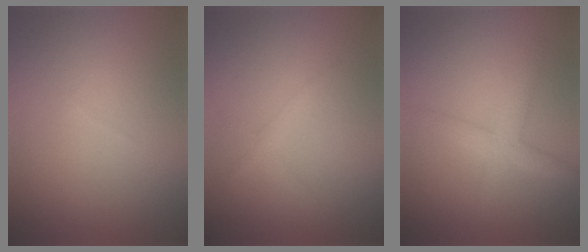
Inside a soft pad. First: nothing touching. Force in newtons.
{"total": 1.3, "press": 1.2, "slide": 0.1}
{"total": 2.5, "press": 2.5, "slide": 0.1}